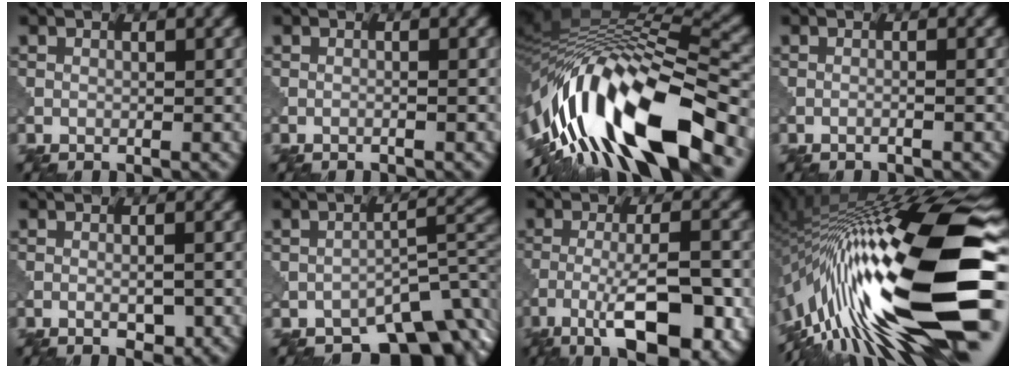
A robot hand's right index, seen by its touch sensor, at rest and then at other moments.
{"total": 0.7, "force": [-0.2, 0.3, 0.6], "torque": [0.010, -0.001, -0.018]}
{"total": 15.2, "force": [-6.0, 5.0, 13.0], "torque": [-0.230, 0.028, -0.097]}
{"total": 1.0, "force": [-0.4, 0.4, 0.8], "torque": [0.011, -0.001, -0.026]}
{"total": 1.6, "force": [-0.8, 0.4, 1.3], "torque": [-0.021, 0.004, -0.010]}
{"total": 8.8, "force": [-7.0, 3.3, 4.2], "torque": [-0.027, 0.000, -0.105]}
{"total": 8.9, "force": [-4.3, 2.6, 7.3], "torque": [-0.128, 0.003, -0.066]}
{"total": 20.2, "force": [-3.1, 5.2, 19.3], "torque": [-0.343, 0.014, -0.075]}